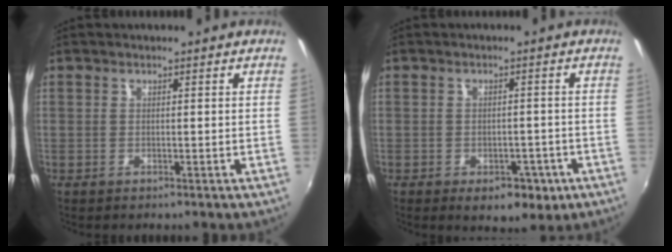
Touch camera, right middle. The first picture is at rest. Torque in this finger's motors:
{"motor_torque": [0.85, -1.29, -0.05, 0.00]}